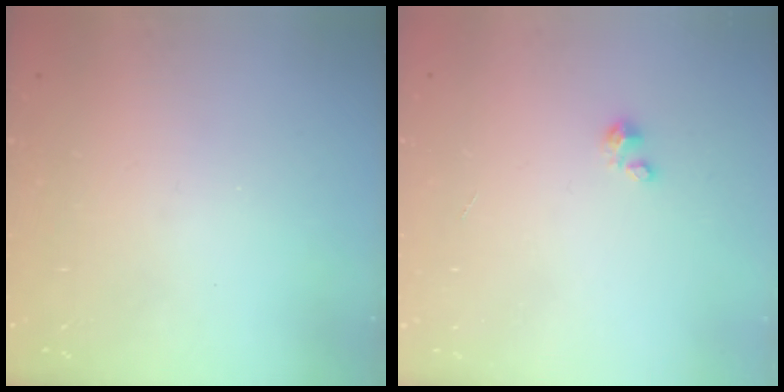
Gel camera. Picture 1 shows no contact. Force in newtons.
{"total": 0.8, "press": 0.7, "slide": 0.3}